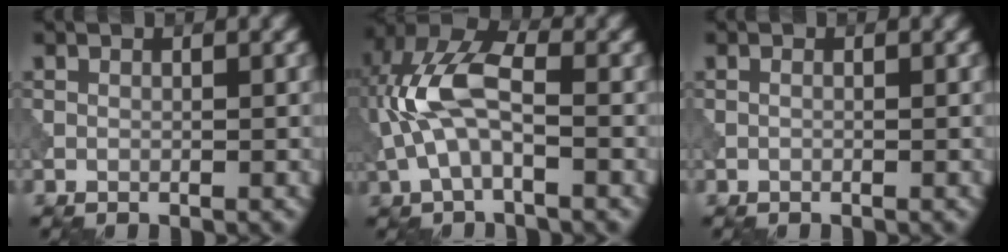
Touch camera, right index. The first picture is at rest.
{"total": 7.2, "force": [-0.5, 3.2, 6.4], "torque": [-0.151, 0.024, -0.018]}
{"total": 0.0}